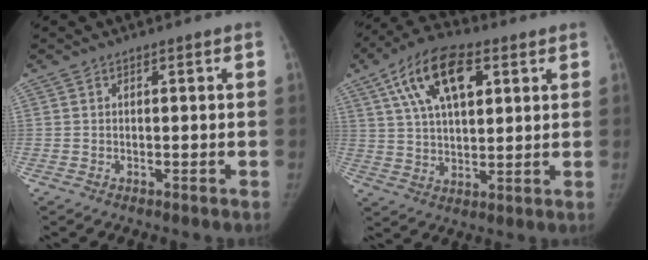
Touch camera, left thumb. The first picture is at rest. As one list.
[{"total": 15.4, "force": [6.5, 7.6, 11.8], "torque": [-0.190, 0.000, 0.111]}]